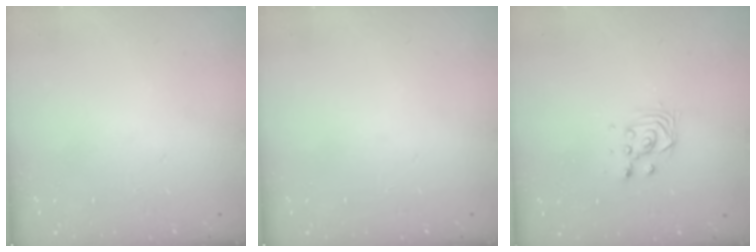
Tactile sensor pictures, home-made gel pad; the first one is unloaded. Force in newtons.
{"total": 0.0}
{"total": 2.8, "press": 2.8, "slide": 0.2}